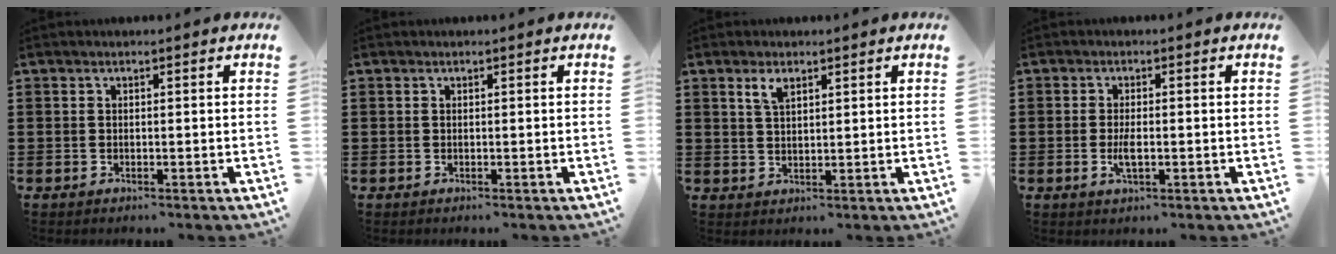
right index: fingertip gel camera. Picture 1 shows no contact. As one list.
[{"total": 0.0}, {"total": 2.6, "force": [1.6, 1.1, 1.7], "torque": [-0.037, 0.005, 0.028]}, {"total": 2.8, "force": [-0.6, 0.9, 2.6], "torque": [-0.054, -0.003, -0.012]}]